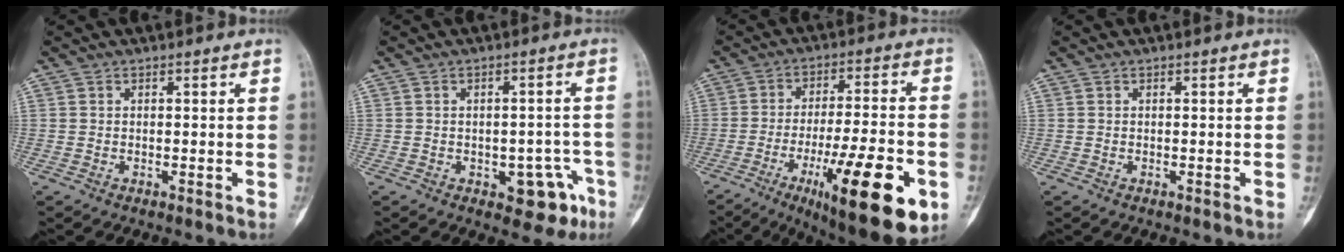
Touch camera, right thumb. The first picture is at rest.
{"total": 10.4, "force": [-4.6, 5.2, 7.8], "torque": [-0.056, 0.031, -0.048]}
{"total": 21.1, "force": [-8.5, 5.4, 18.6], "torque": [-0.257, 0.021, -0.121]}
{"total": 0.0}